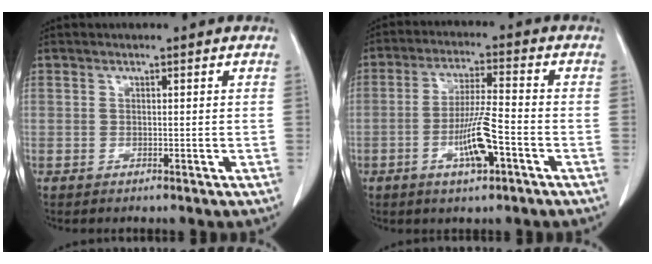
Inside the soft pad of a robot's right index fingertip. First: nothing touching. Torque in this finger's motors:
{"motor_torque": [0.34, -0.04, 0.03, 0.07]}